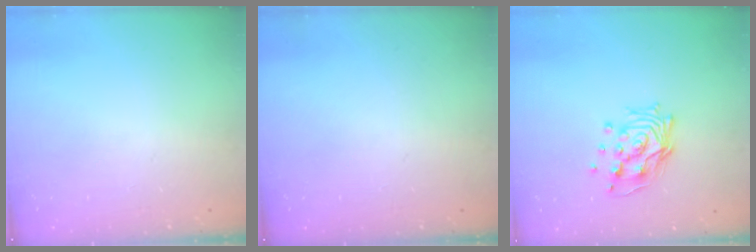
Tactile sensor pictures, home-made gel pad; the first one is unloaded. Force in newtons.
{"total": 0.0}
{"total": 12.9, "press": 12.8, "slide": 1.1}